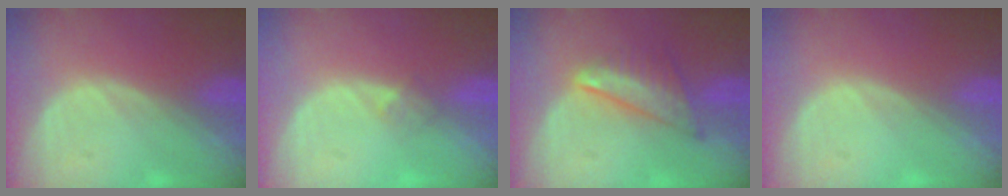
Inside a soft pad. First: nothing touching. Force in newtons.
{"total": 1.5, "press": 1.2, "slide": 1.0}
{"total": 6.9, "press": 6.0, "slide": 3.3}
{"total": 0.0}